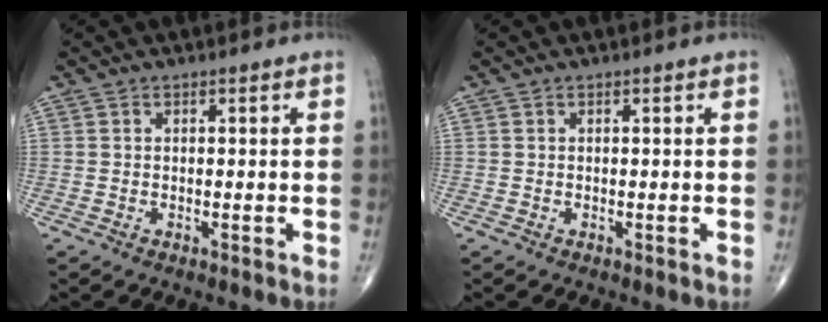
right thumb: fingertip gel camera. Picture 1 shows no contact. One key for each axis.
{"total": 0.0}